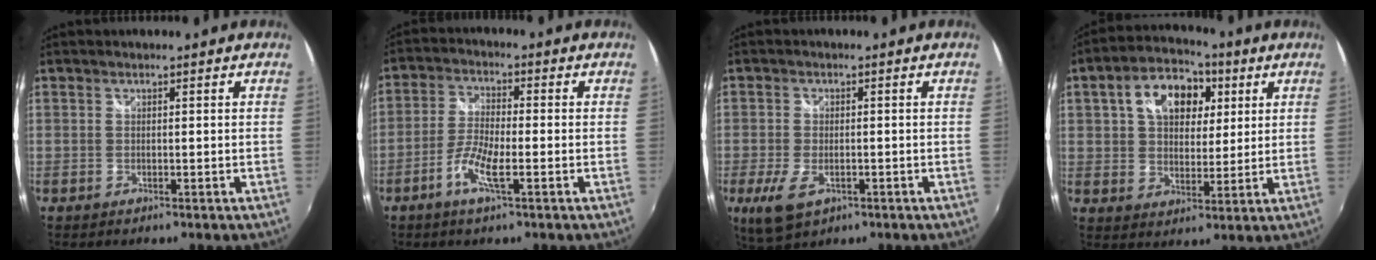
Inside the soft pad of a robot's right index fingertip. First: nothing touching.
{"total": 6.4, "force": [-3.0, 1.1, 5.5], "torque": [-0.120, -0.002, -0.060]}
{"total": 6.9, "force": [-2.9, 3.7, 5.1], "torque": [-0.117, -0.019, -0.051]}
{"total": 13.0, "force": [4.5, 8.6, 8.6], "torque": [-0.163, 0.038, 0.074]}